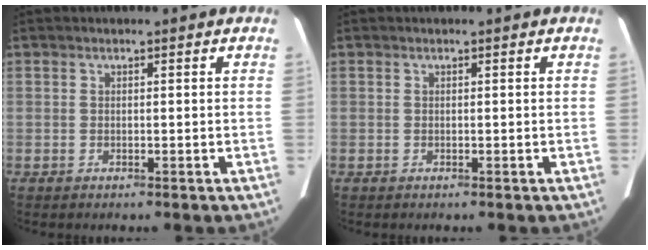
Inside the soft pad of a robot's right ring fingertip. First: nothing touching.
{"total": 0.0}